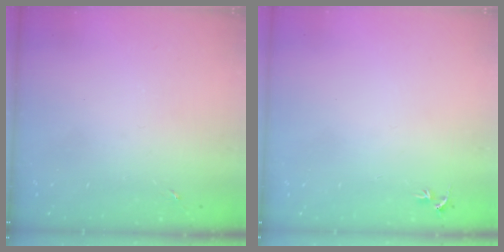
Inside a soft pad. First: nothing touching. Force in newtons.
{"total": 2.7, "press": 2.7, "slide": 0.3}